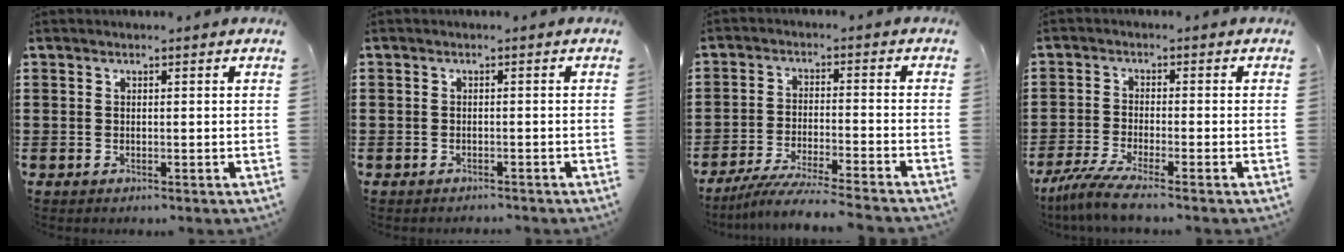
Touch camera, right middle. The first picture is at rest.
{"total": 0.9, "force": [-0.8, 0.2, -0.1], "torque": [-0.001, 0.002, -0.019]}
{"total": 5.5, "force": [-5.1, -0.6, 2.0], "torque": [-0.046, -0.022, -0.099]}
{"total": 4.3, "force": [-3.3, -0.3, 2.7], "torque": [-0.076, -0.025, -0.068]}